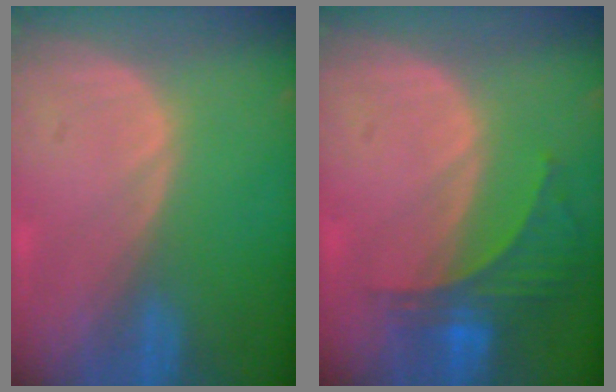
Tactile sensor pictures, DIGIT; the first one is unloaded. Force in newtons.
{"total": 5.9, "press": 5.6, "slide": 1.9}